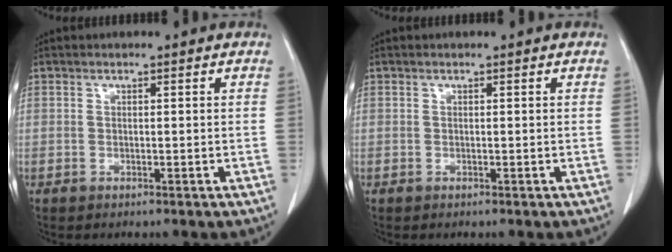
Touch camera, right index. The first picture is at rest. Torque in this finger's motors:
{"motor_torque": [0.00, 0.00, 0.00, 0.00]}